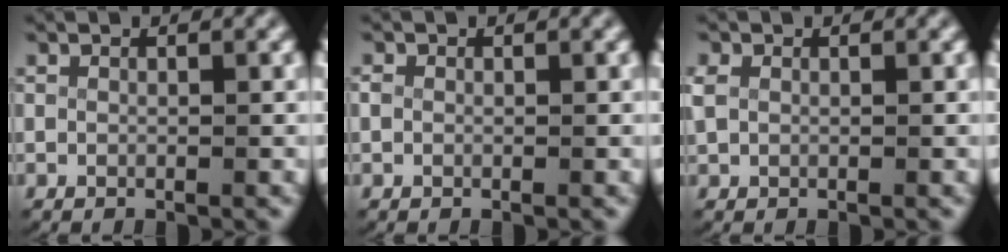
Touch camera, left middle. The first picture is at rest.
{"total": 0.6, "force": [0.0, 0.5, 0.3], "torque": [-0.012, -0.004, 0.003]}
{"total": 1.0, "force": [0.3, 0.8, 0.5], "torque": [-0.026, -0.004, 0.012]}